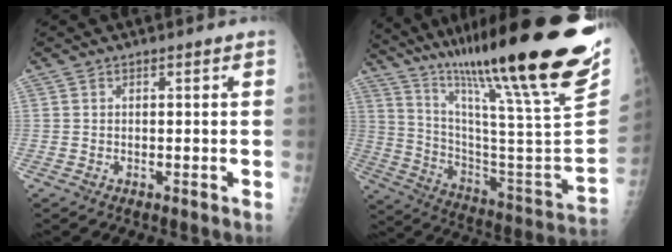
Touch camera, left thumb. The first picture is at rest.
{"total": 36.3, "force": [26.3, 3.5, 24.8], "torque": [-0.350, -0.125, 0.399]}